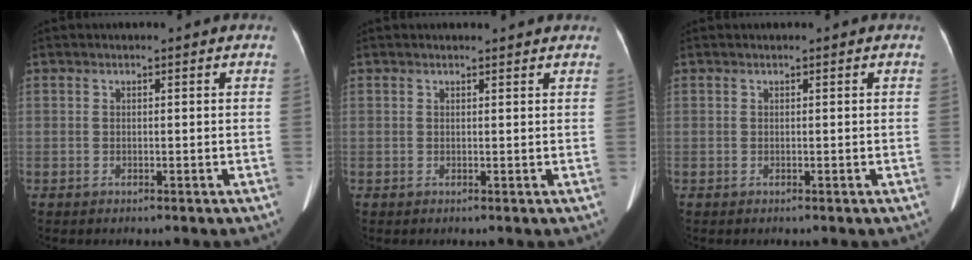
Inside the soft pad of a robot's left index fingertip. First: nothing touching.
{"total": 2.1, "force": [2.1, 0.2, 0.4], "torque": [-0.012, 0.004, 0.021]}
{"total": 0.0}